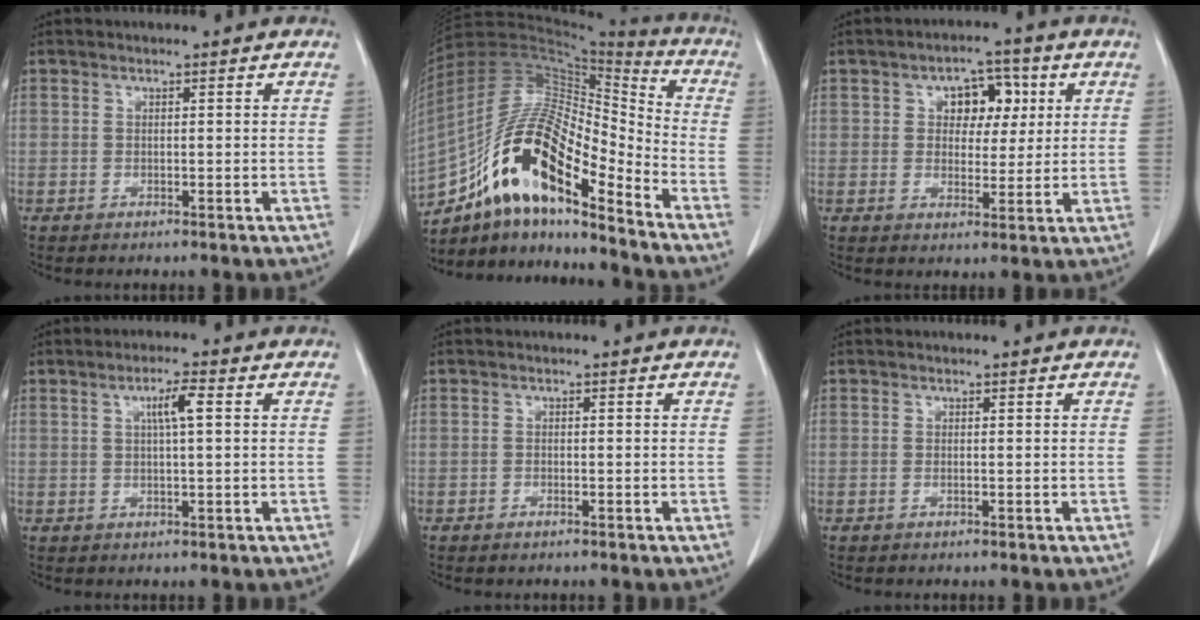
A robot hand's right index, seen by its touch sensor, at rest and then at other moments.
{"total": 18.8, "force": [-11.8, 4.8, 13.8], "torque": [-0.265, 0.022, -0.205]}
{"total": 6.4, "force": [2.0, 4.2, 4.5], "torque": [-0.057, 0.020, 0.031]}
{"total": 3.6, "force": [1.1, 0.4, 3.4], "torque": [-0.060, 0.005, 0.017]}
{"total": 0.8, "force": [-0.6, 0.3, 0.4], "torque": [-0.012, -0.001, -0.007]}
{"total": 0.0}